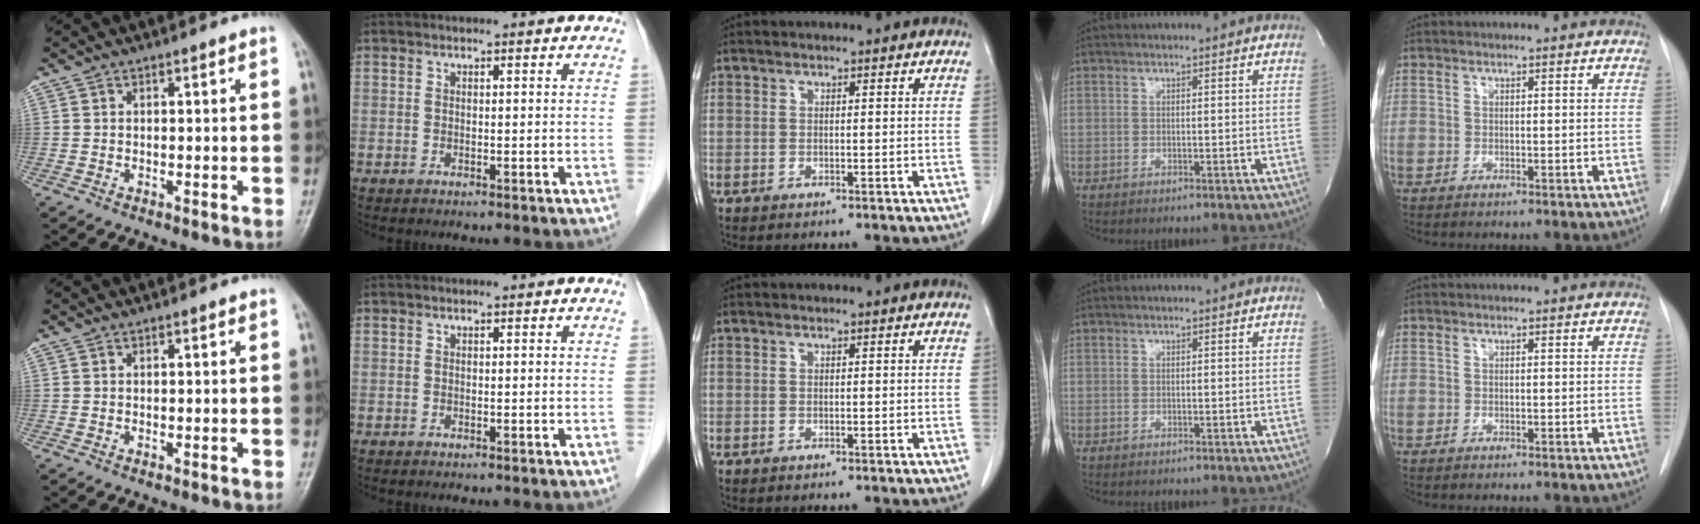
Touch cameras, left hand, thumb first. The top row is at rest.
{}